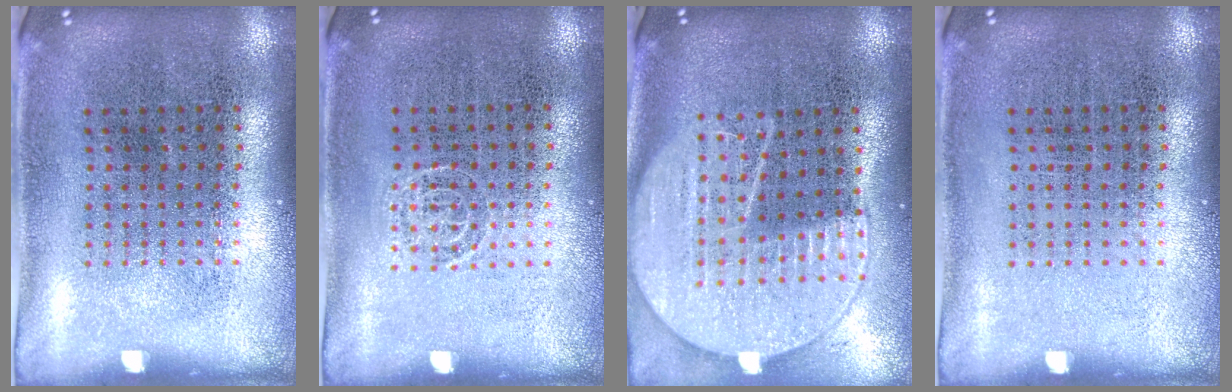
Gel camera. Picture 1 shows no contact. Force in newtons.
{"total": 0.6, "press": 0.5, "slide": 0.3}
{"total": 2.0, "press": 1.8, "slide": 0.9}
{"total": 0.0}